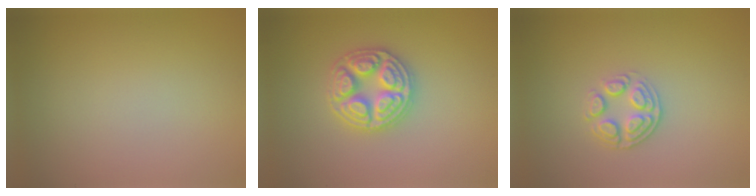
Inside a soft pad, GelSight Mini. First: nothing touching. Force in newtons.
{"total": 4.9, "press": 4.8, "slide": 0.6}
{"total": 2.7, "press": 2.4, "slide": 1.2}